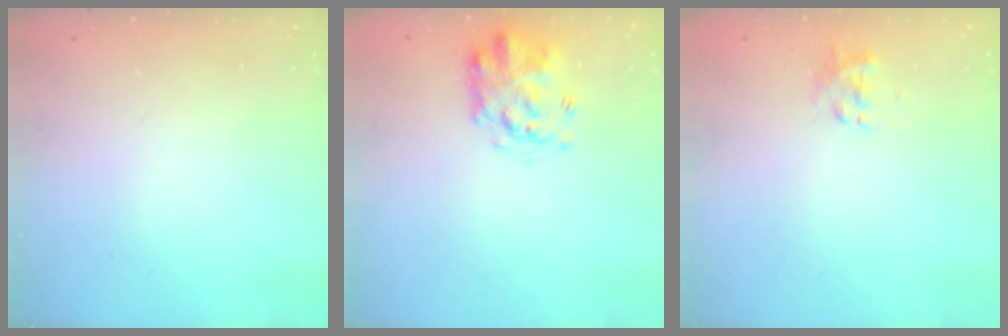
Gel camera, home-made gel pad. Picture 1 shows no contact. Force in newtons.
{"total": 3.3, "press": 3.2, "slide": 0.8}
{"total": 2.2, "press": 2.2, "slide": 0.4}